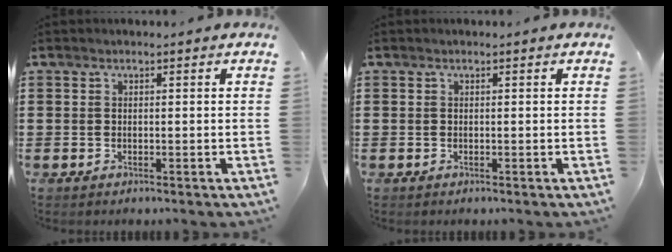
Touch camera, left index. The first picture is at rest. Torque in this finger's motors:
{"motor_torque": [-0.02, -0.02, 0.00, 0.00]}